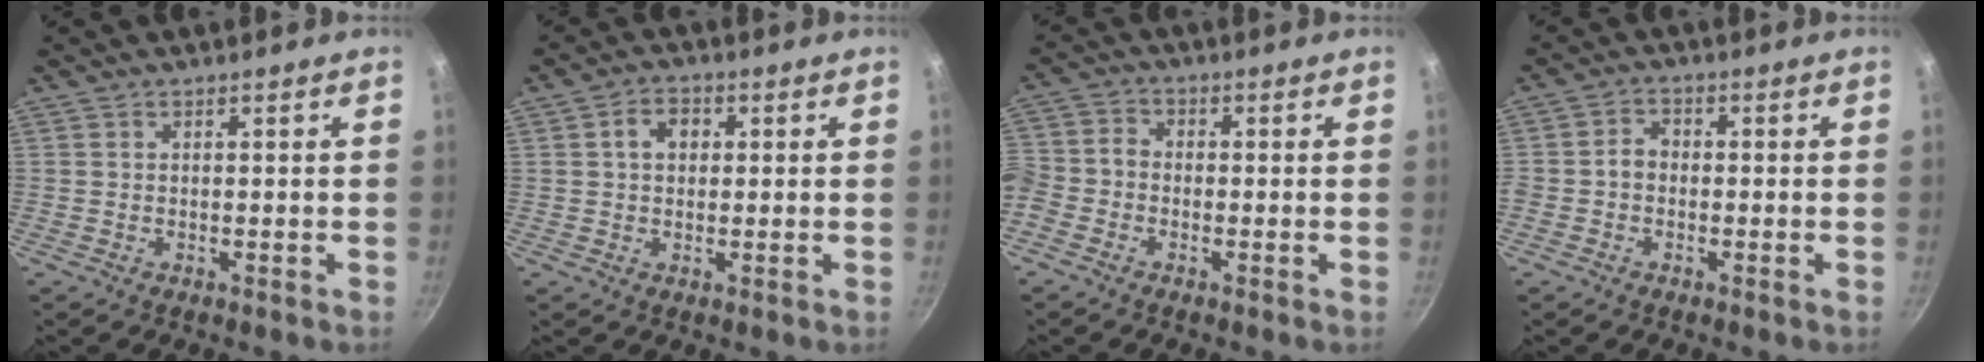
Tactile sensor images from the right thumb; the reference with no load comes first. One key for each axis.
{"total": 4.6, "fx": 0.9, "fy": 3.5, "fz": 2.8, "tx": -0.028, "ty": 0.010, "tz": 0.009}
{"total": 7.5, "fx": -3.3, "fy": 5.6, "fz": 3.8, "tx": -0.087, "ty": 0.035, "tz": -0.084}
{"total": 3.1, "fx": -0.9, "fy": 2.5, "fz": 1.6, "tx": -0.018, "ty": 0.017, "tz": -0.024}